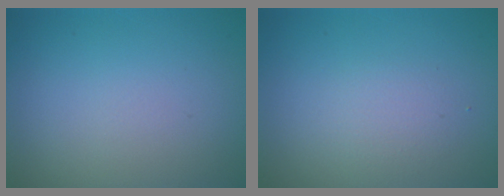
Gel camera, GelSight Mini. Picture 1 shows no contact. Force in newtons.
{"total": 1.5, "press": 1.5, "slide": 0.1}